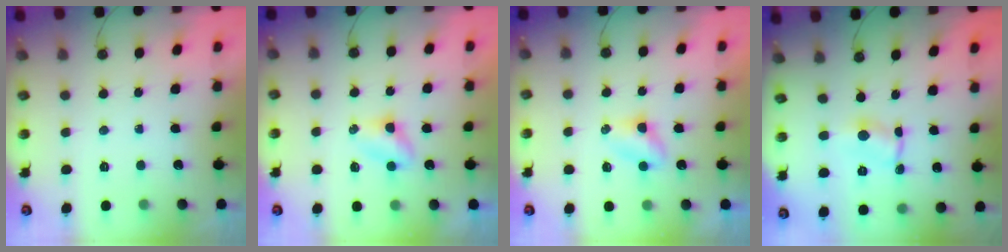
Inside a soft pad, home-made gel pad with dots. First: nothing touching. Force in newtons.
{"total": 3.9, "press": 3.9, "slide": 0.5}
{"total": 3.9, "press": 3.9, "slide": 0.5}
{"total": 1.0, "press": 1.0, "slide": 0.1}